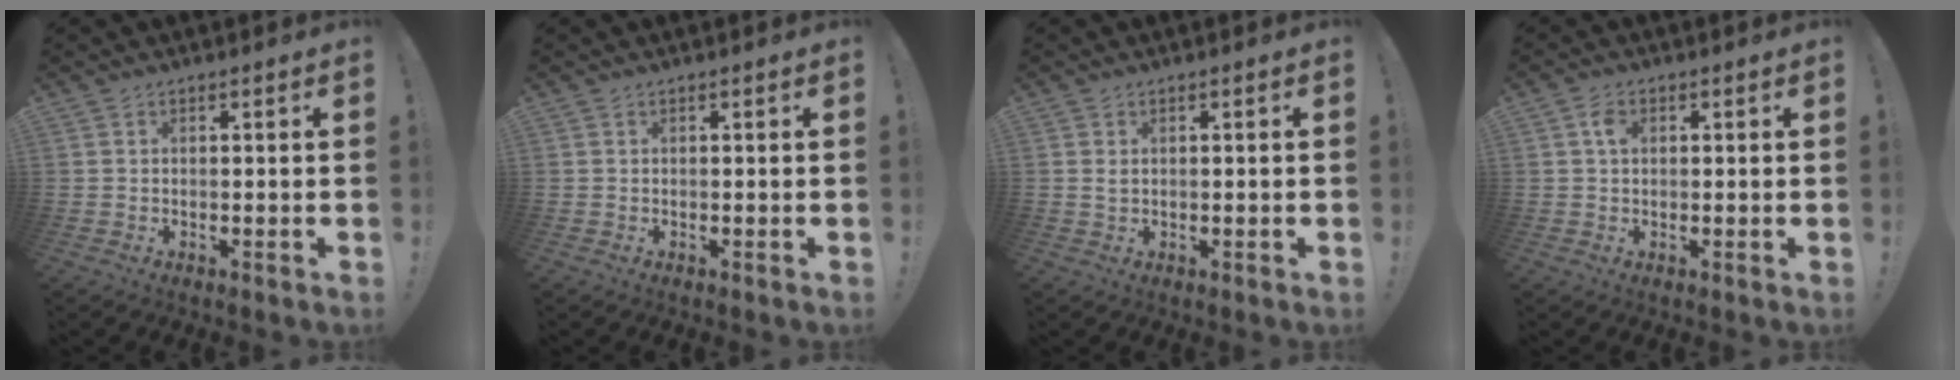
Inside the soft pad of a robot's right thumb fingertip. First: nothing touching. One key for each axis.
{"total": 0.0}
{"total": 1.1, "fx": 0.4, "fy": 0.4, "fz": 1.0, "tx": -0.016, "ty": 0.001, "tz": 0.005}
{"total": 2.9, "fx": 0.7, "fy": 2.0, "fz": 2.1, "tx": -0.029, "ty": 0.001, "tz": 0.008}